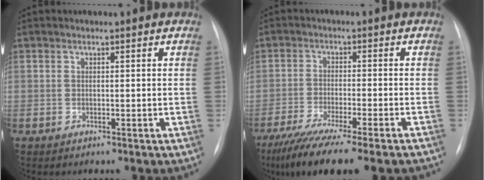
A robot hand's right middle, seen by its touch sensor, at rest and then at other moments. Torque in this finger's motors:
{"motor_torque": [1.08, -1.06, 0.28, 0.09]}